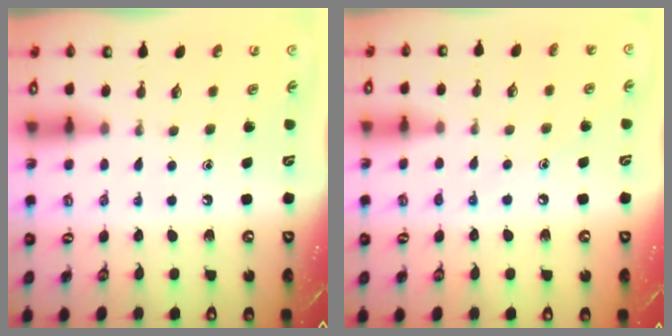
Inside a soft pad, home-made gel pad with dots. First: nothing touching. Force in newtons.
{"total": 5.8, "press": 5.8, "slide": 0.7}